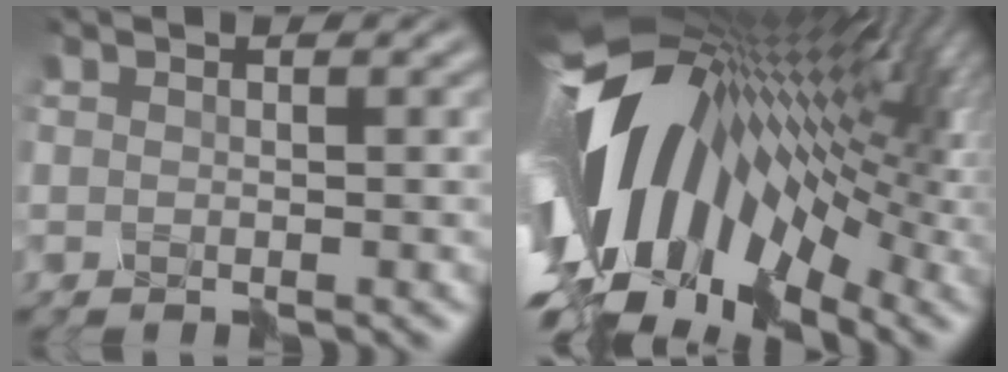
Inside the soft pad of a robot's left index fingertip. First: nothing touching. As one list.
[{"total": 14.6, "force": [-1.6, 7.1, 12.6], "torque": [-0.223, 0.020, -0.038]}]